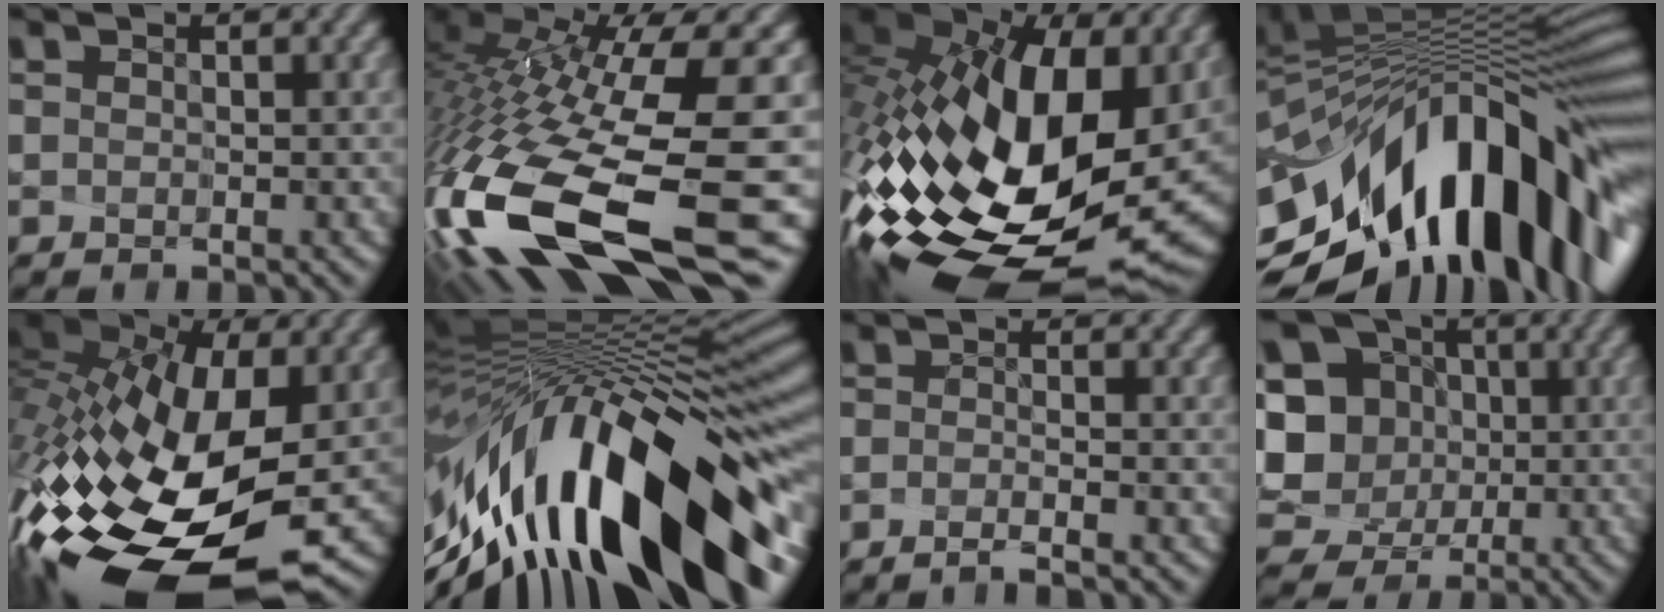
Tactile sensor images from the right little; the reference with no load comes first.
{"total": 16.3, "force": [-6.0, 4.7, 14.4], "torque": [-0.327, -0.060, -0.074]}
{"total": 18.2, "force": [-5.1, 10.5, 14.0], "torque": [-0.277, -0.034, -0.076]}
{"total": 15.5, "force": [-7.3, 6.1, 12.2], "torque": [-0.180, -0.004, -0.120]}
{"total": 17.1, "force": [-7.1, 7.9, 13.5], "torque": [-0.284, -0.035, -0.112]}
{"total": 16.2, "force": [-5.4, 5.7, 14.2], "torque": [-0.228, -0.008, -0.075]}
{"total": 2.2, "force": [-1.8, -1.2, 0.4], "torque": [-0.004, -0.023, -0.020]}
{"total": 10.2, "force": [-0.2, 9.6, 3.2], "torque": [-0.137, 0.009, -0.005]}